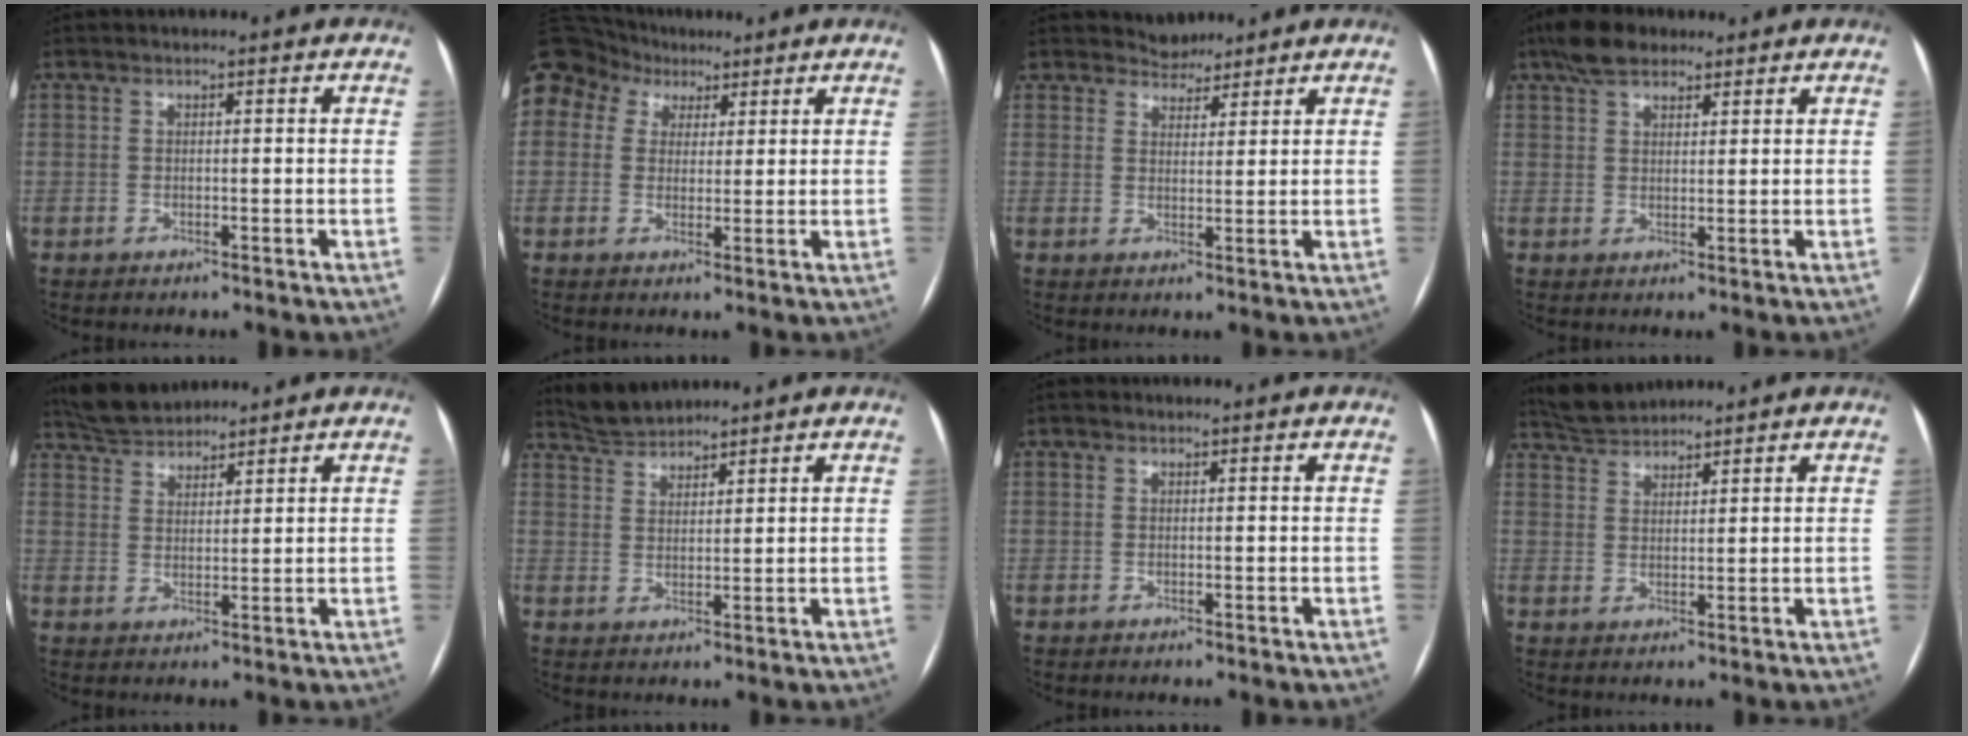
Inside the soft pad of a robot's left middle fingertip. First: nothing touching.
{"total": 15.3, "force": [8.0, 11.9, 5.3], "torque": [-0.173, 0.082, 0.157]}
{"total": 3.3, "force": [3.0, 1.3, -0.4], "torque": [0.006, 0.004, 0.049]}
{"total": 5.8, "force": [4.3, 2.7, 2.8], "torque": [-0.057, 0.024, 0.080]}
{"total": 5.7, "force": [5.5, 1.2, 0.8], "torque": [-0.024, 0.025, 0.105]}
{"total": 4.1, "force": [4.1, 0.3, -0.1], "torque": [-0.006, 0.015, 0.082]}
{"total": 1.2, "force": [-0.6, -0.9, -0.5], "torque": [0.011, -0.007, -0.012]}
{"total": 4.1, "force": [4.1, 0.3, 0.1], "torque": [-0.012, 0.019, 0.082]}